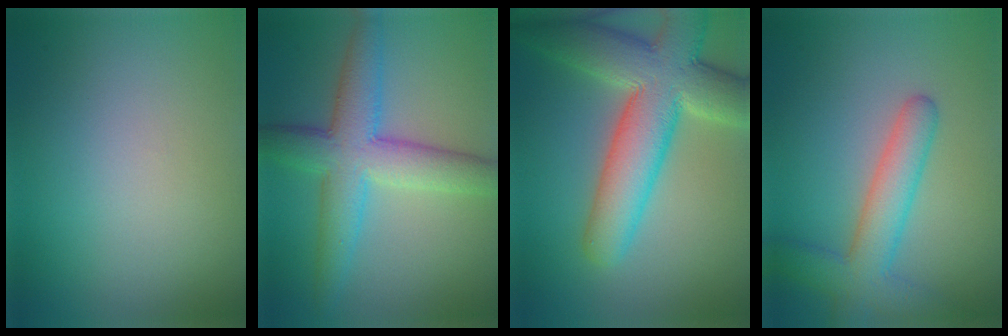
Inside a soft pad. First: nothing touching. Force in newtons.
{"total": 7.0, "press": 7.0, "slide": 0.1}
{"total": 10.6, "press": 10.5, "slide": 0.9}
{"total": 5.3, "press": 5.2, "slide": 0.2}